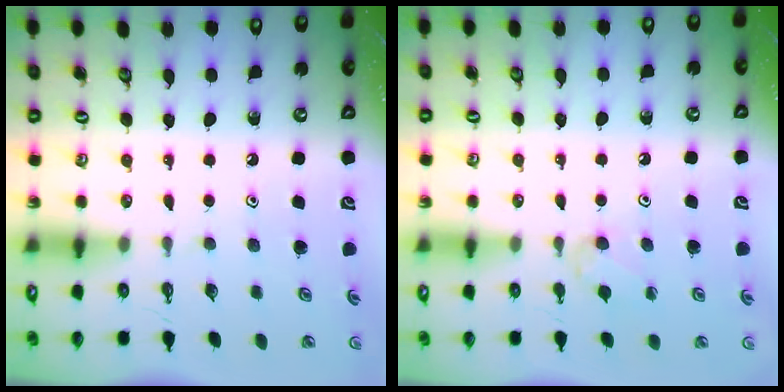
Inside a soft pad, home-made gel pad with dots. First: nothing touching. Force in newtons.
{"total": 4.5, "press": 4.5, "slide": 0.6}